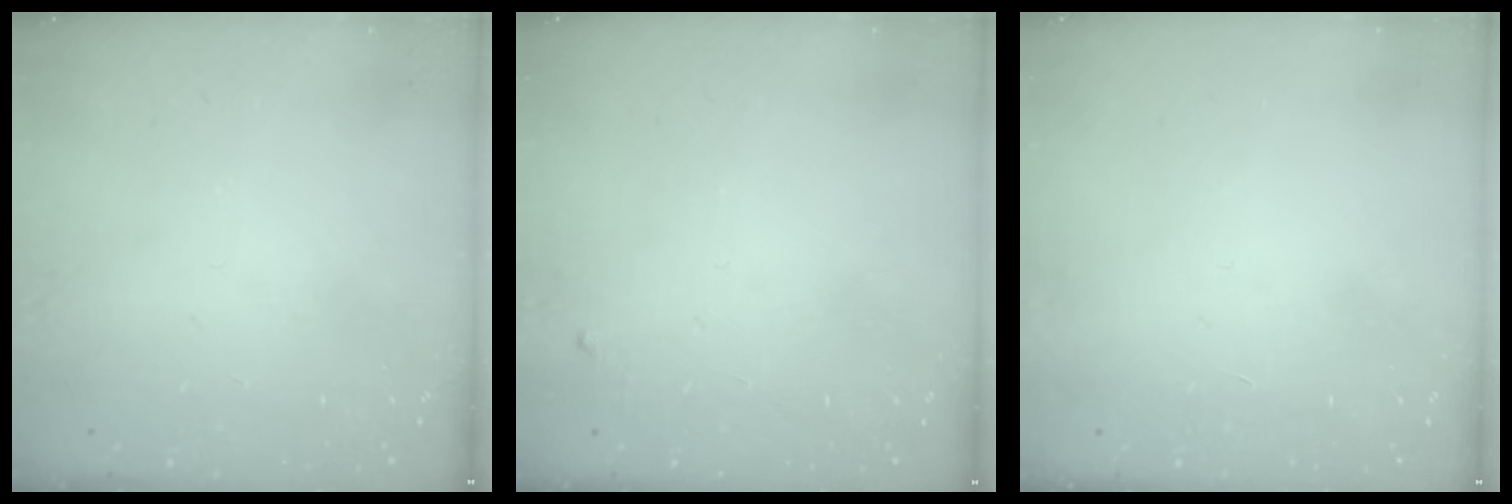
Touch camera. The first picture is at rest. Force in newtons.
{"total": 3.6, "press": 3.6, "slide": 0.4}
{"total": 1.5, "press": 1.5, "slide": 0.1}